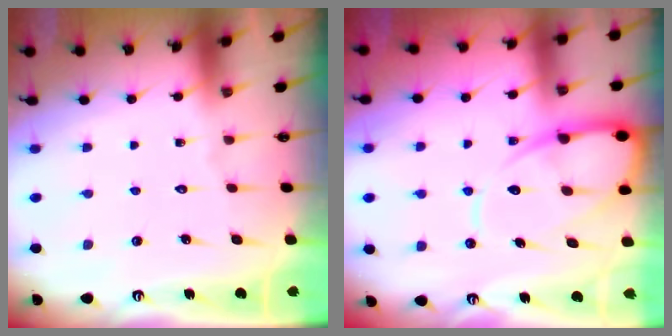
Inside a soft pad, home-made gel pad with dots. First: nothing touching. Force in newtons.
{"total": 12.1, "press": 12.0, "slide": 1.3}